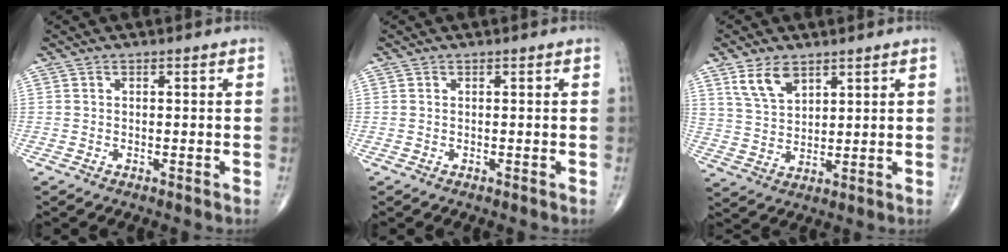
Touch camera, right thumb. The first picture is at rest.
{"total": 0.0}
{"total": 7.1, "force": [4.4, 3.8, 4.0], "torque": [-0.065, -0.021, 0.093]}